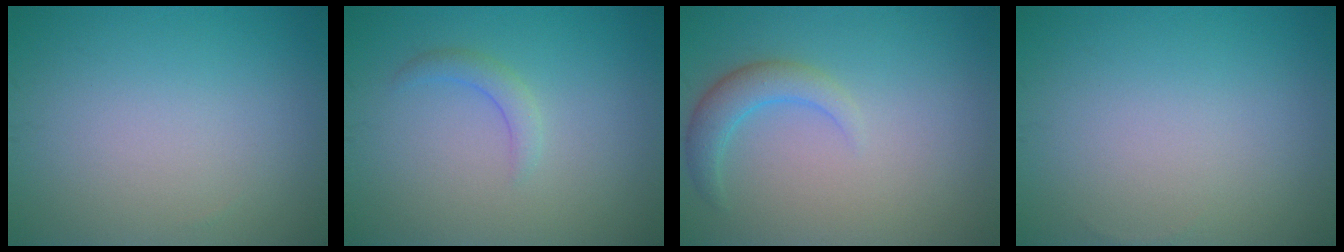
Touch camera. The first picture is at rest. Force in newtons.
{"total": 1.5, "press": 1.5, "slide": 0.2}
{"total": 2.8, "press": 2.8, "slide": 0.3}
{"total": 0.0}